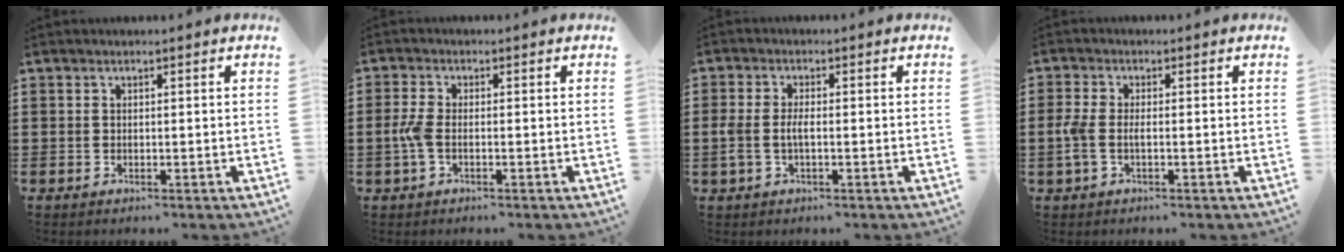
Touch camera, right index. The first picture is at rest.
{"total": 3.3, "force": [-0.8, 1.3, 2.9], "torque": [-0.081, -0.007, -0.023]}
{"total": 2.7, "force": [-0.6, 1.0, 2.5], "torque": [-0.060, -0.002, -0.016]}
{"total": 2.6, "force": [-0.7, 1.0, 2.3], "torque": [-0.063, -0.005, -0.020]}